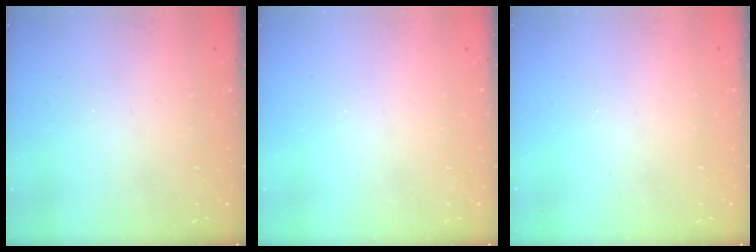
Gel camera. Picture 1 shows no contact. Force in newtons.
{"total": 0.0}
{"total": 0.0}